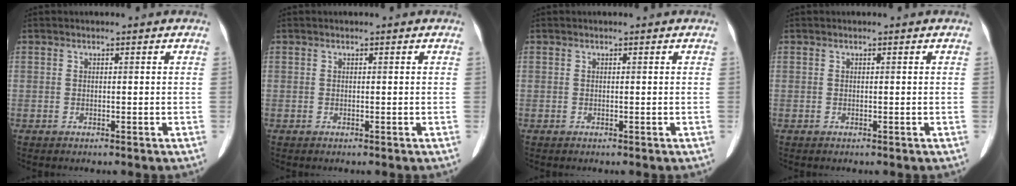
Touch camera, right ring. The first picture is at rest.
{"total": 0.0}
{"total": 0.0}
{"total": 0.0}